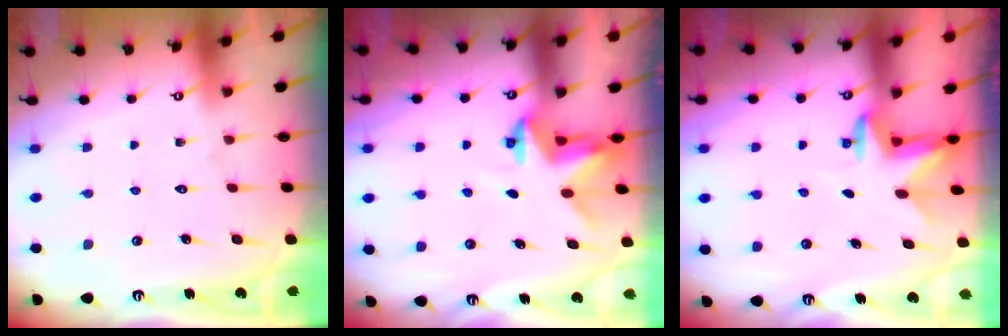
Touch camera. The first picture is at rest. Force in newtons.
{"total": 3.0, "press": 3.0, "slide": 0.0}
{"total": 3.2, "press": 3.1, "slide": 0.7}